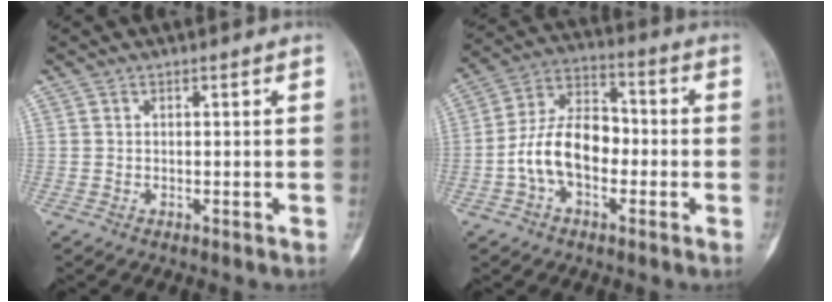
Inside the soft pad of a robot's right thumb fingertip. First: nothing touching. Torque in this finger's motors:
{"motor_torque": [1.67, 1.55, 1.02, -0.82, 0.26]}